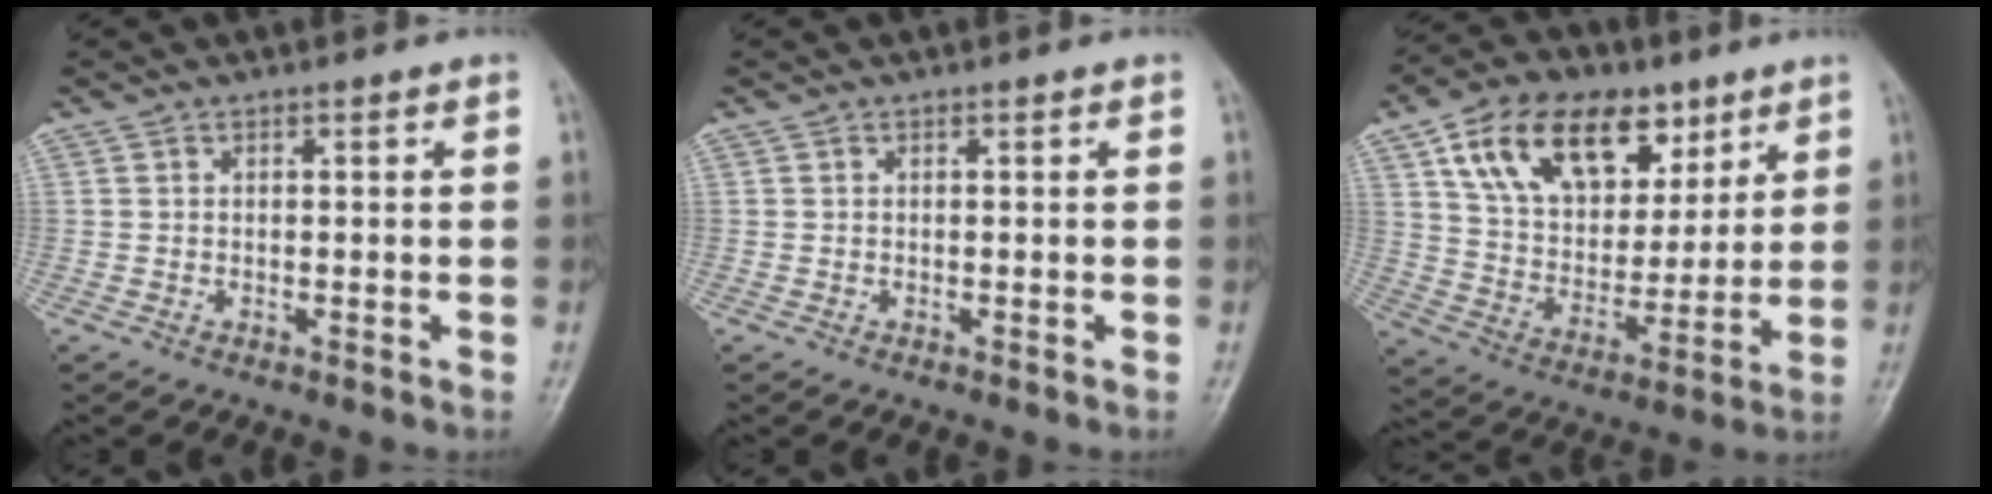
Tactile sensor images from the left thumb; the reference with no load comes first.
{"total": 0.0}
{"total": 20.3, "force": [10.1, 12.9, 12.0], "torque": [-0.160, -0.026, 0.175]}